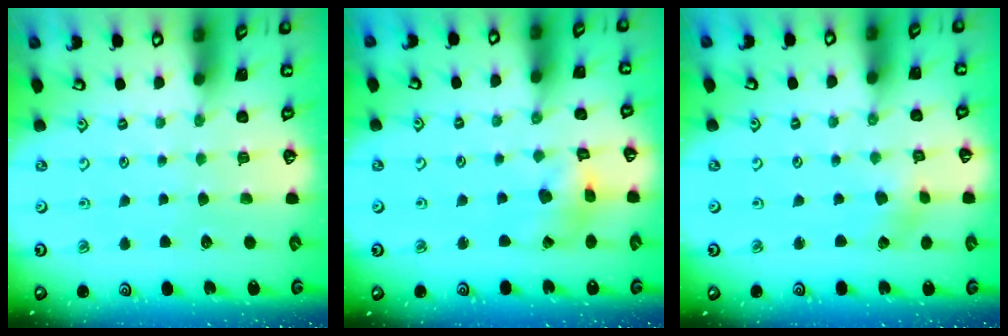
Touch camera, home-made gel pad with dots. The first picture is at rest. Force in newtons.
{"total": 7.4, "press": 7.3, "slide": 0.8}
{"total": 1.7, "press": 1.7, "slide": 0.2}